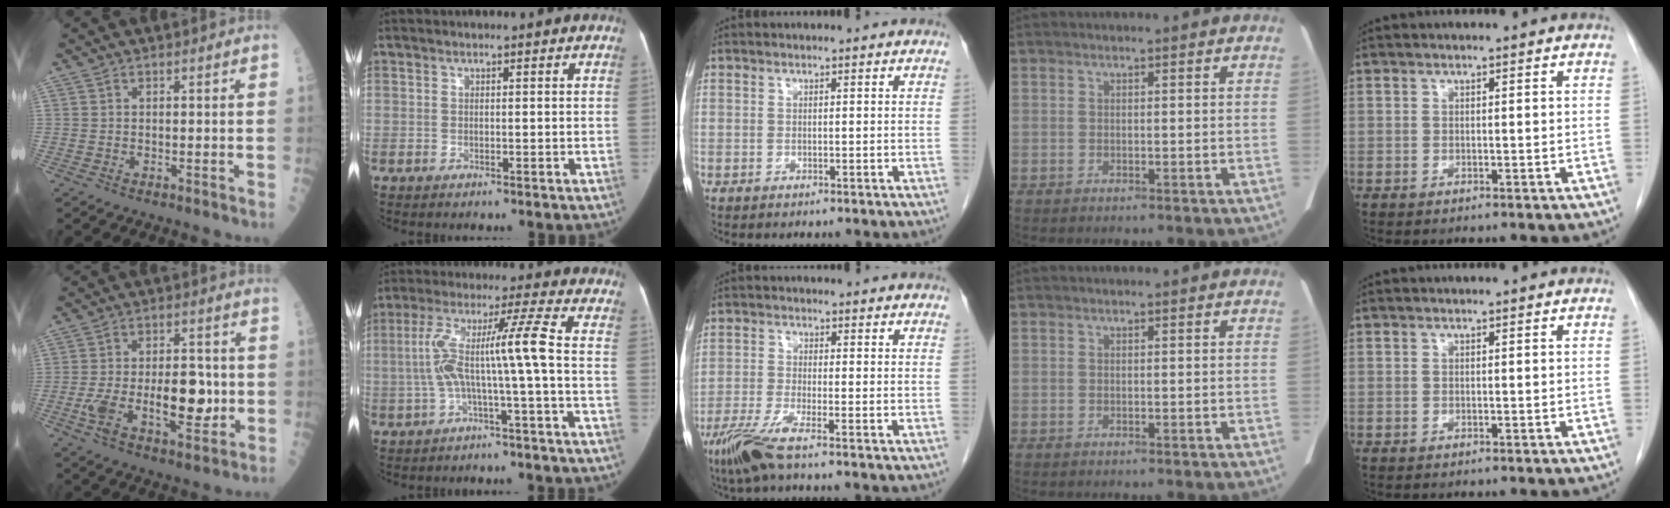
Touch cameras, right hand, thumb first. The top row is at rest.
{"thumb": {"total": 14.9, "force": [-2.2, 7.4, 12.7], "torque": [-0.194, 0.018, -0.027]}, "index": {"total": 9.3, "force": [-1.6, -1.4, 9.1], "torque": [-0.181, 0.037, -0.025]}, "middle": {"total": 5.5, "force": [-3.6, 0.0, 4.1], "torque": [-0.089, -0.016, -0.076]}}